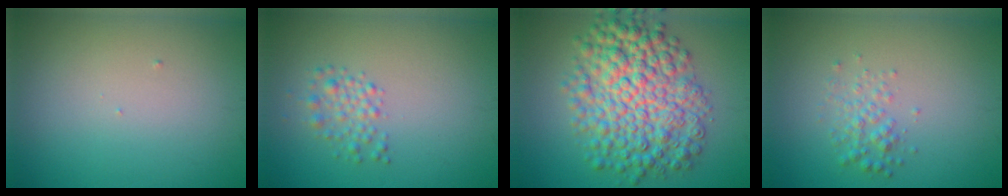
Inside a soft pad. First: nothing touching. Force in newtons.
{"total": 1.9, "press": 1.9, "slide": 0.0}
{"total": 9.3, "press": 9.3, "slide": 0.1}
{"total": 1.9, "press": 1.9, "slide": 0.0}